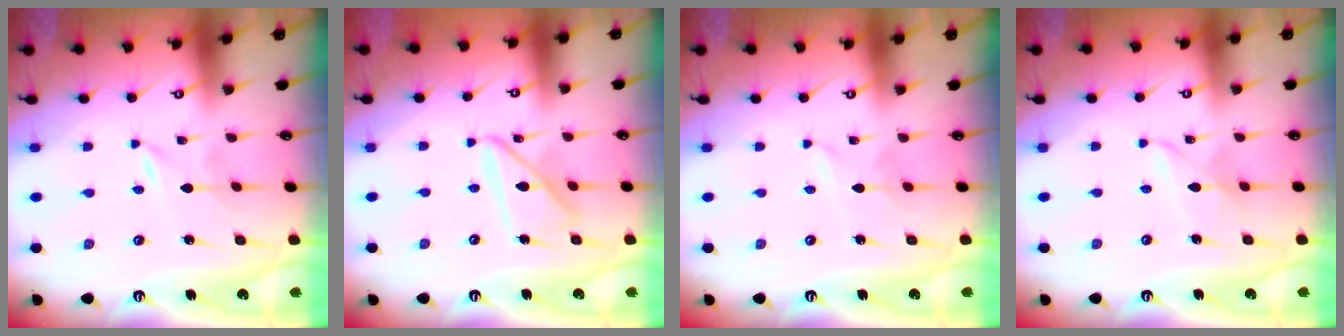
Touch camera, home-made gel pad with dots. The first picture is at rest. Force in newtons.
{"total": 11.5, "press": 11.5, "slide": 1.1}
{"total": 1.7, "press": 1.7, "slide": 0.2}
{"total": 4.2, "press": 4.2, "slide": 0.4}